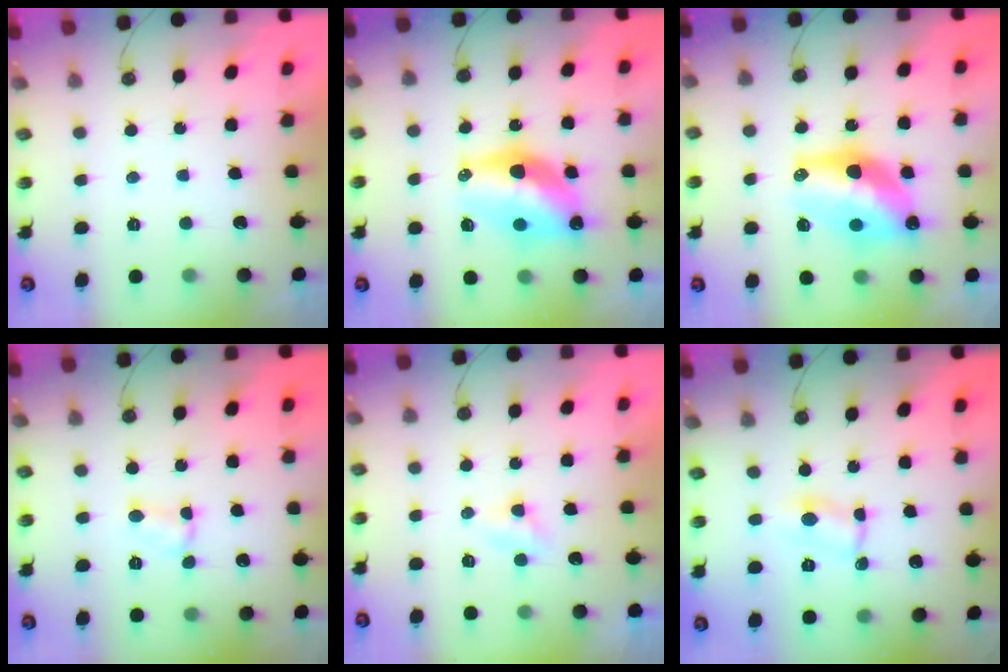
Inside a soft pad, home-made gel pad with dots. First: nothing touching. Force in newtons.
{"total": 12.7, "press": 12.7, "slide": 1.1}
{"total": 14.1, "press": 14.1, "slide": 1.2}
{"total": 2.7, "press": 2.7, "slide": 0.3}
{"total": 2.7, "press": 2.6, "slide": 0.4}
{"total": 2.0, "press": 2.0, "slide": 0.1}